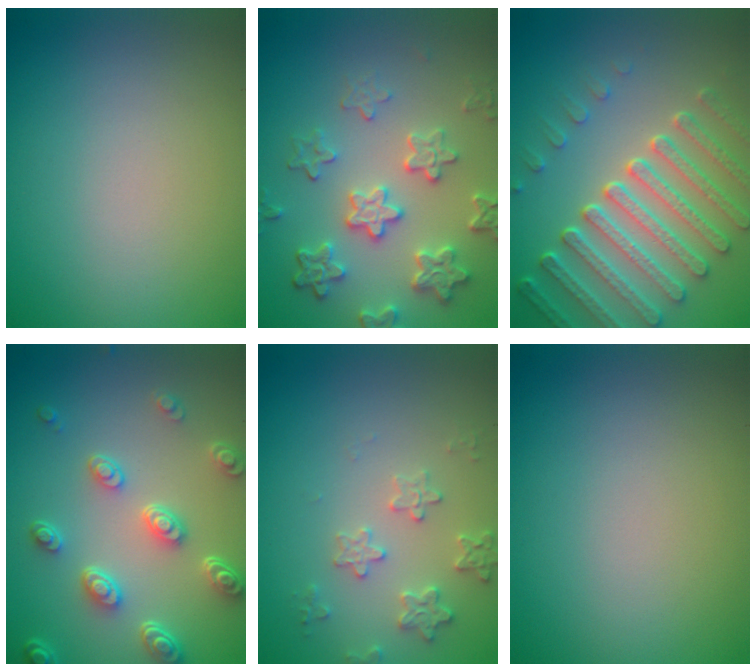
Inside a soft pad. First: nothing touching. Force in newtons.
{"total": 4.8, "press": 4.1, "slide": 2.6}
{"total": 7.1, "press": 5.4, "slide": 4.7}
{"total": 5.0, "press": 3.7, "slide": 3.3}
{"total": 2.5, "press": 2.4, "slide": 0.6}
{"total": 0.0}